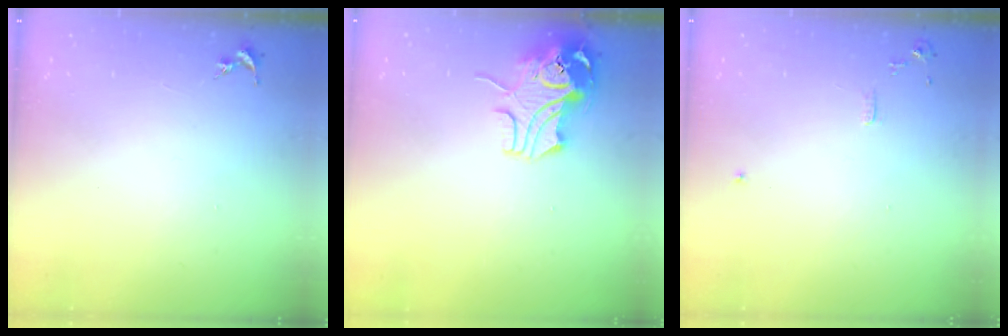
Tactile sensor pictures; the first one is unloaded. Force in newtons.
{"total": 10.8, "press": 10.6, "slide": 1.6}
{"total": 6.0, "press": 6.0, "slide": 0.7}